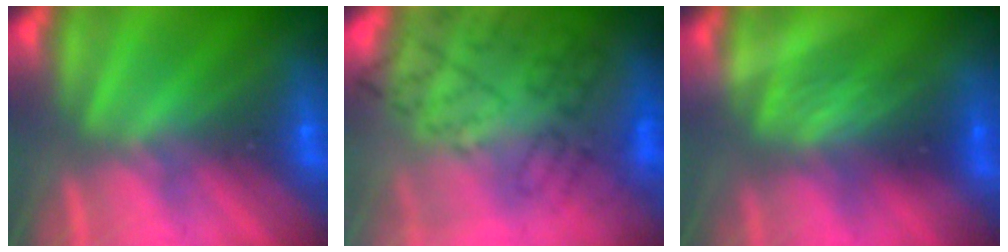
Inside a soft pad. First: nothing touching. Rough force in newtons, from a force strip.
{"total": 10.5}
{"total": 2.0}